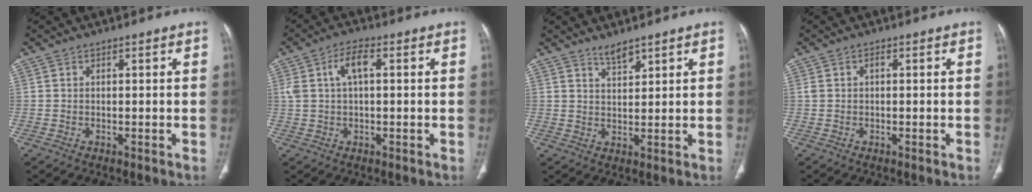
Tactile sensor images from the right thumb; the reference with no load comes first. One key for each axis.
{"total": 5.5, "fx": 1.3, "fy": 2.5, "fz": 4.7, "tx": -0.101, "ty": 0.019, "tz": 0.025}
{"total": 2.8, "fx": 2.5, "fy": 0.6, "fz": 1.1, "tx": -0.015, "ty": -0.021, "tz": 0.049}
{"total": 1.1, "fx": 0.2, "fy": 0.6, "fz": 0.9, "tx": -0.023, "ty": 0.007, "tz": 0.004}